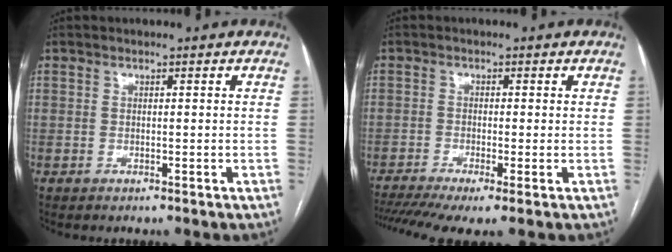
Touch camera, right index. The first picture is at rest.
{"total": 8.4, "force": [-5.4, 1.3, 6.2], "torque": [-0.116, -0.009, -0.094]}